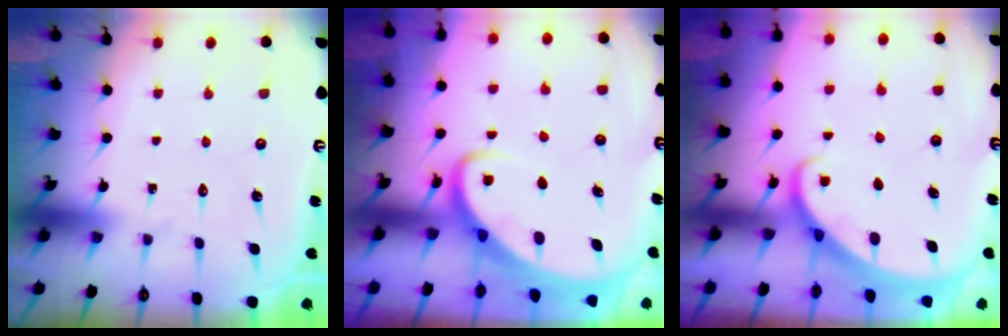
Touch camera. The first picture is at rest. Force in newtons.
{"total": 3.3, "press": 3.2, "slide": 0.4}
{"total": 1.7, "press": 1.7, "slide": 0.1}